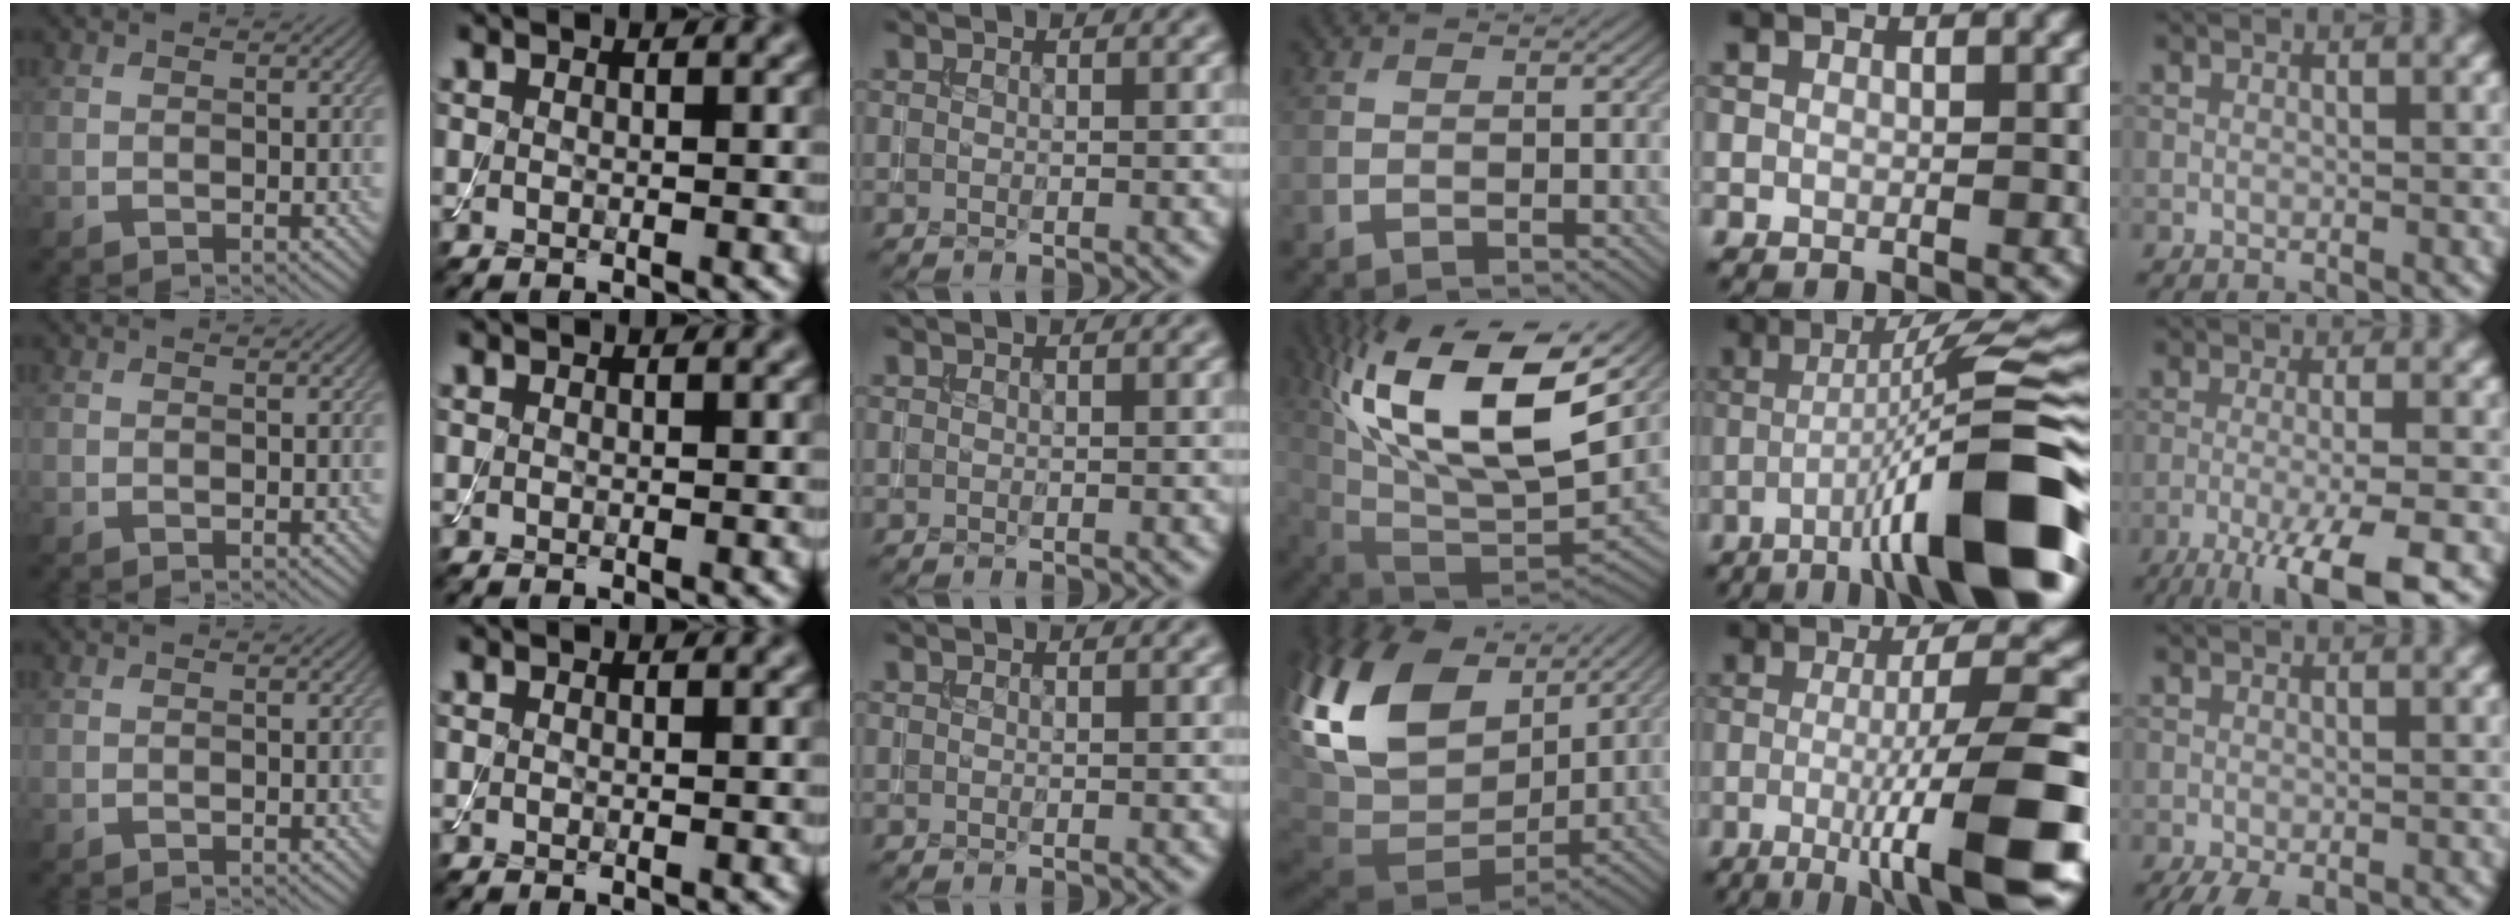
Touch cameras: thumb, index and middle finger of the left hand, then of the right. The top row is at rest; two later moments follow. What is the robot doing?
{"motion": "assemble", "object": "toy tower of hanoi"}